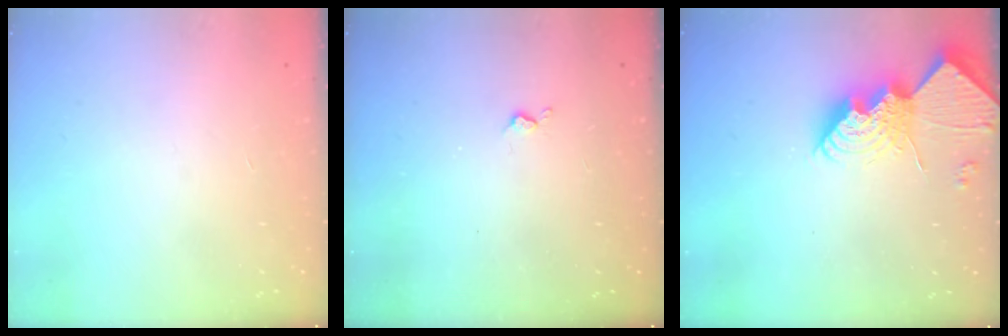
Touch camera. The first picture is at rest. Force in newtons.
{"total": 2.2, "press": 2.1, "slide": 0.5}
{"total": 14.2, "press": 14.2, "slide": 0.9}